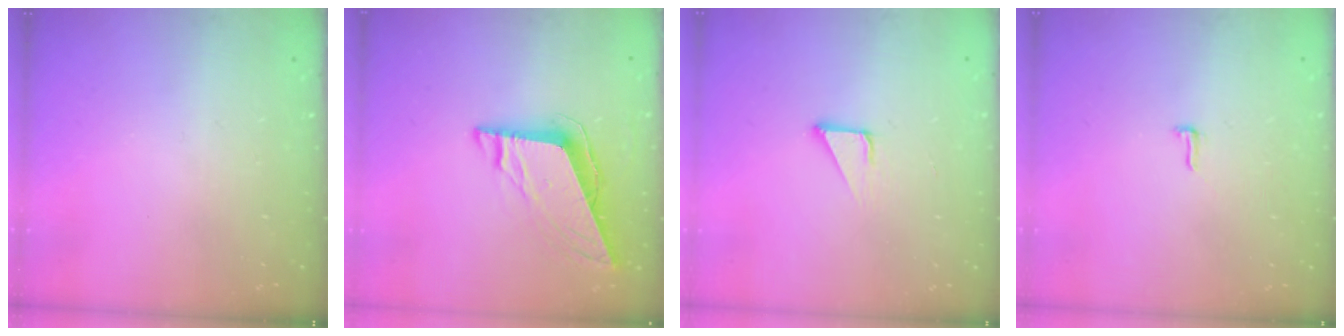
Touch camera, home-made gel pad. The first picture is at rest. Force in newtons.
{"total": 8.9, "press": 8.8, "slide": 1.2}
{"total": 2.1, "press": 2.1, "slide": 0.0}
{"total": 3.7, "press": 3.3, "slide": 1.7}